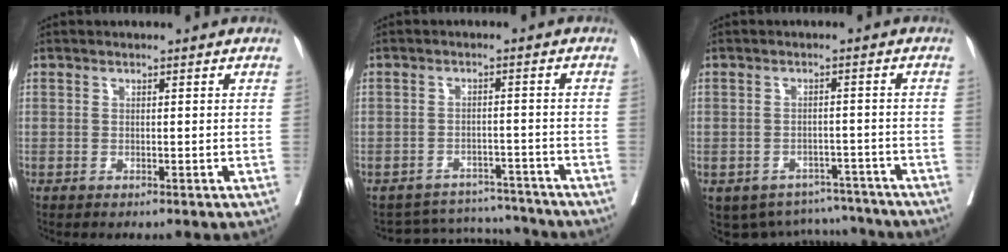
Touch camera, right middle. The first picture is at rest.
{"total": 7.8, "force": [-7.6, 1.4, -1.3], "torque": [0.021, 0.025, -0.104]}
{"total": 9.1, "force": [-8.1, 4.1, 0.3], "torque": [0.004, 0.026, -0.100]}